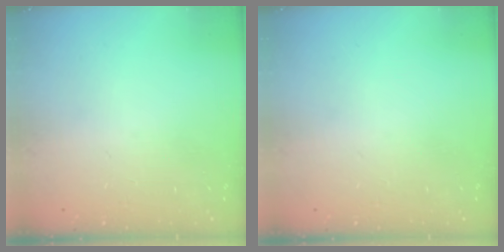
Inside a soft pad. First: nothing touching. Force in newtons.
{"total": 0.0}